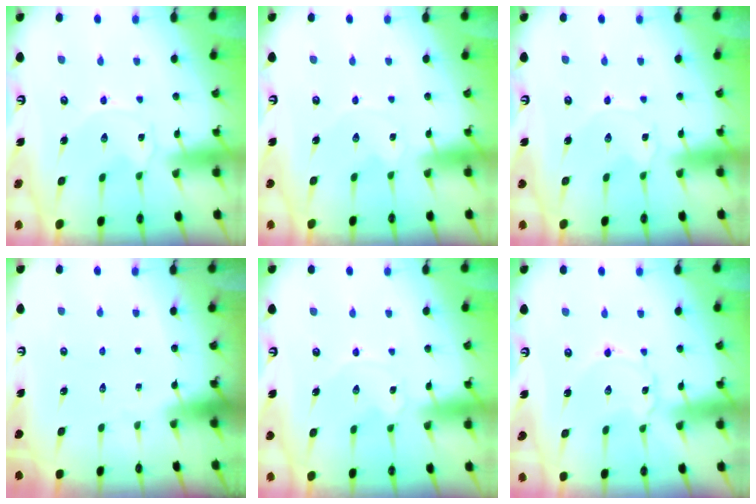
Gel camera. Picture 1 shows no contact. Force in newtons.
{"total": 1.1, "press": 1.1, "slide": 0.1}
{"total": 0.6, "press": 0.6, "slide": 0.1}
{"total": 0.0}
{"total": 1.1, "press": 1.1, "slide": 0.2}
{"total": 2.4, "press": 2.4, "slide": 0.1}